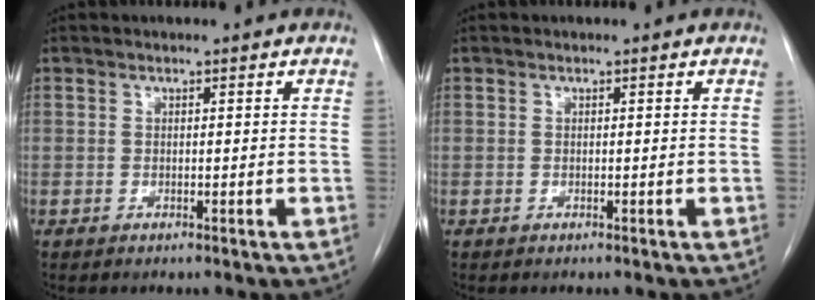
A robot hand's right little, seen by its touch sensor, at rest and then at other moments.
{"total": 0.0}